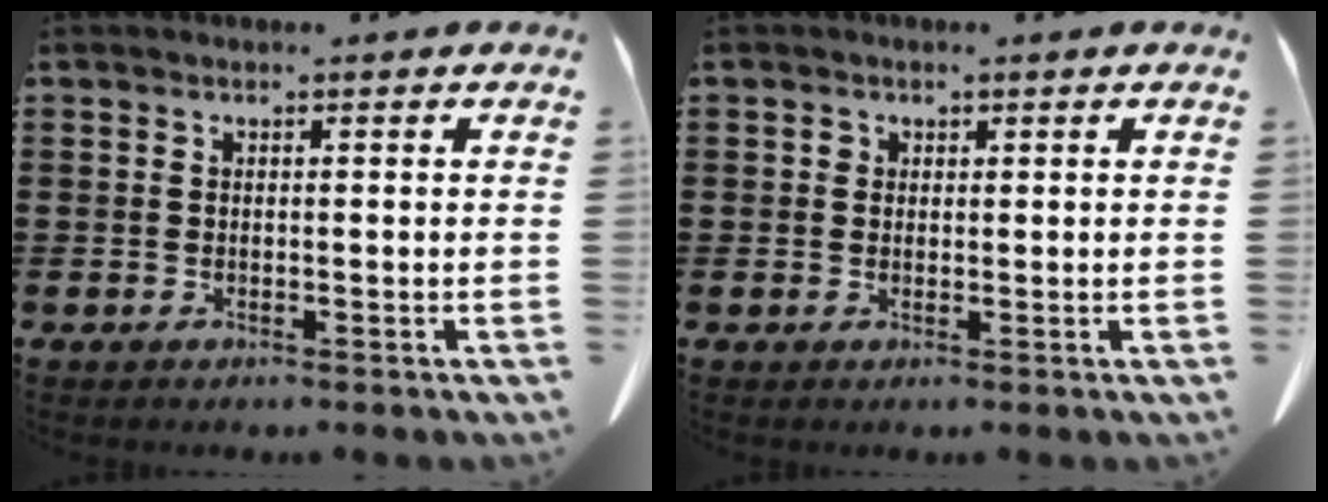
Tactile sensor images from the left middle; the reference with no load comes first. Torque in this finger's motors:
{"motor_torque": [1.42, 0.72, -0.01, 0.01]}